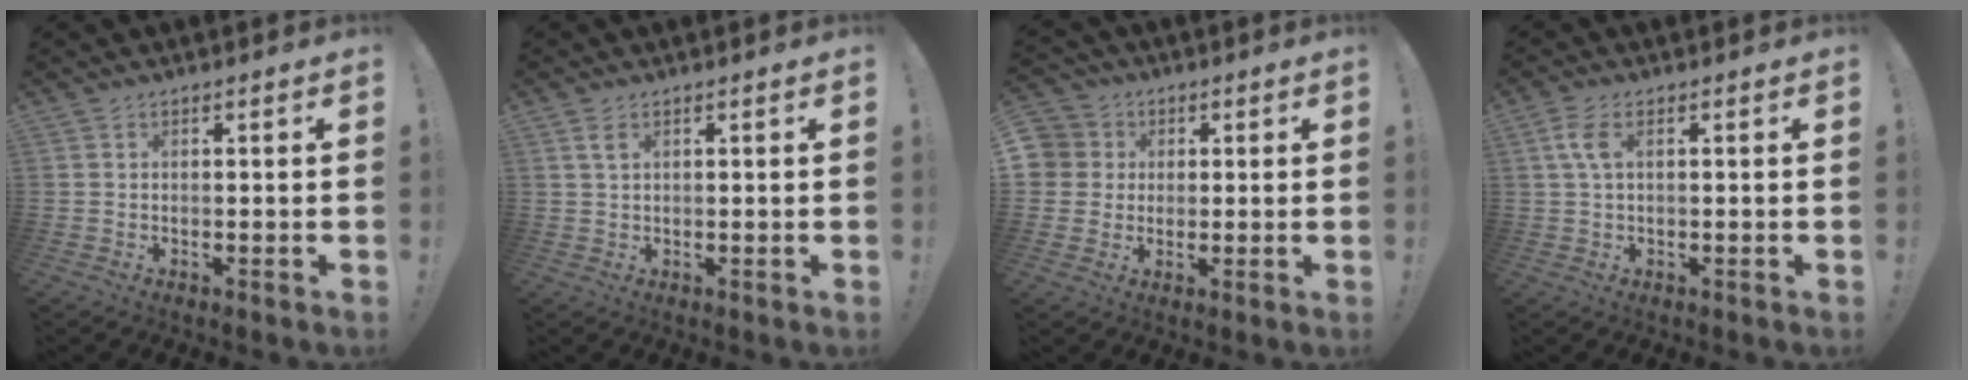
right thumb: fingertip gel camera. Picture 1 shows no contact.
{"total": 2.7, "force": [1.3, 1.2, 2.0], "torque": [-0.034, -0.003, 0.023]}
{"total": 6.4, "force": [1.1, 6.2, 1.2], "torque": [-0.025, 0.000, 0.022]}
{"total": 4.6, "force": [1.1, 1.9, 4.0], "torque": [-0.093, 0.006, 0.021]}